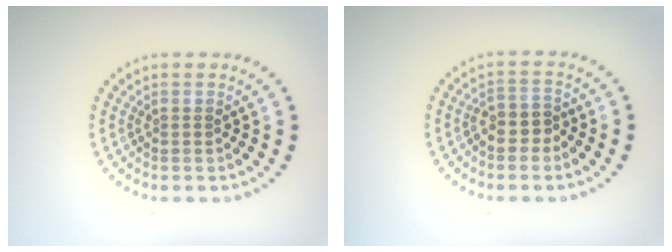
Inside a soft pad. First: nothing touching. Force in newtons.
{"total": 2.2, "press": 2.0, "slide": 1.0}